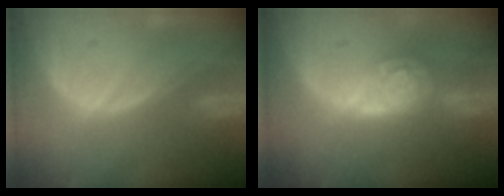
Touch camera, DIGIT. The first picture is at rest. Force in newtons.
{"total": 6.6, "press": 6.5, "slide": 0.5}